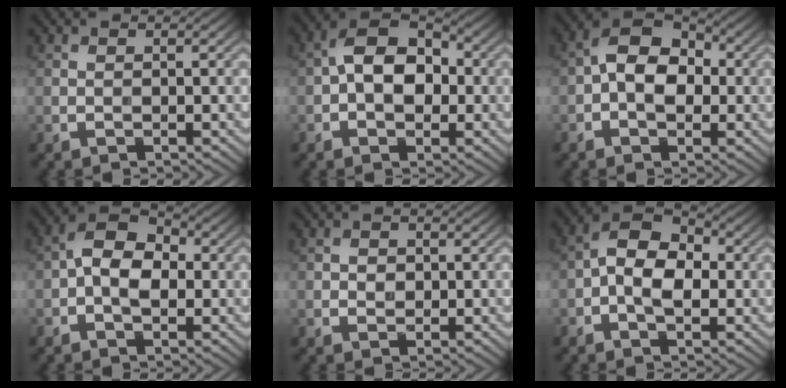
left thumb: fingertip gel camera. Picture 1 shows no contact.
{"total": 8.5, "force": [0.0, 5.6, 6.5], "torque": [-0.098, 0.014, -0.014]}
{"total": 8.2, "force": [0.1, 5.3, 6.2], "torque": [-0.097, 0.015, -0.014]}
{"total": 7.3, "force": [-0.3, 4.6, 5.7], "torque": [-0.098, 0.013, -0.019]}
{"total": 1.3, "force": [0.0, 1.1, 0.6], "torque": [-0.011, -0.003, -0.002]}
{"total": 8.2, "force": [-0.7, 4.9, 6.5], "torque": [-0.118, 0.012, -0.024]}